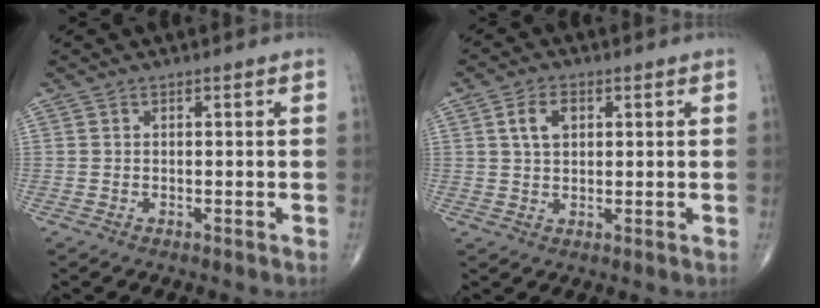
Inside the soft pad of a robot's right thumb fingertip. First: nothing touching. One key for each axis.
{"total": 4.5, "fx": 1.4, "fy": 2.9, "fz": 3.1, "tx": -0.052, "ty": 0.001, "tz": 0.025}